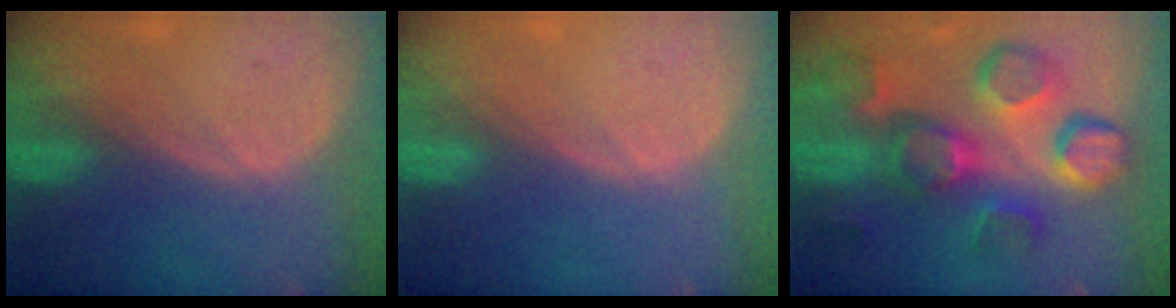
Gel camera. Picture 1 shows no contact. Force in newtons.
{"total": 0.0}
{"total": 12.5, "press": 11.1, "slide": 5.7}